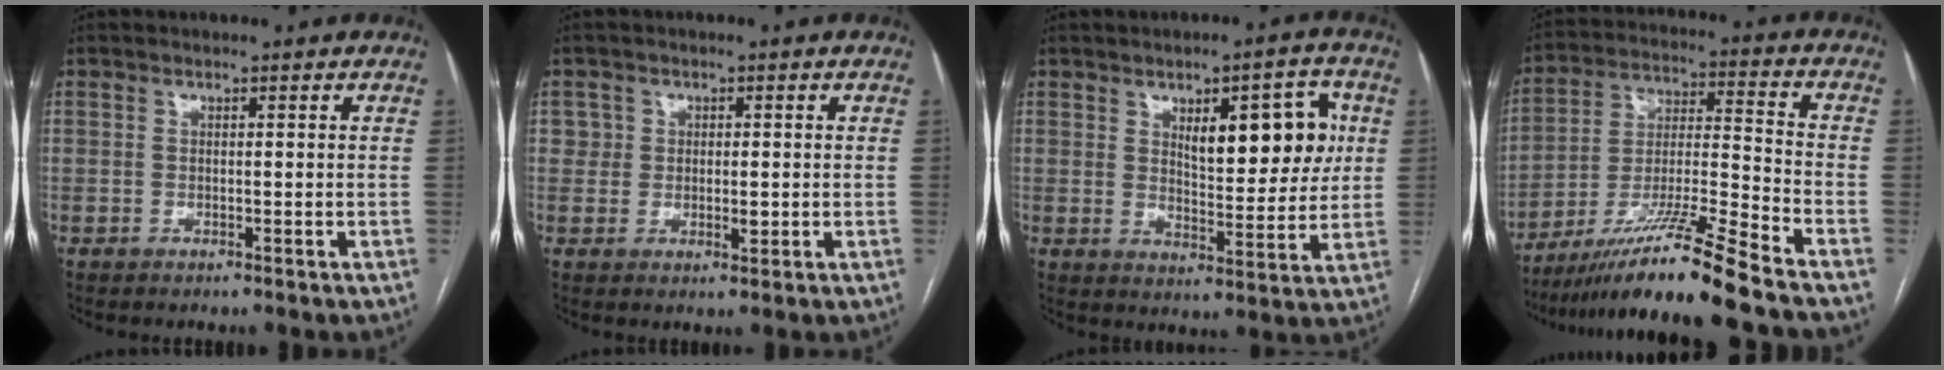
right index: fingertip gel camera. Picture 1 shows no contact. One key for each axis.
{"total": 2.9, "fx": 0.4, "fy": 2.6, "fz": 1.2, "tx": -0.005, "ty": 0.000, "tz": 0.004}
{"total": 10.9, "fx": 3.4, "fy": 3.8, "fz": 9.6, "tx": -0.132, "ty": 0.013, "tz": 0.055}
{"total": 16.3, "fx": -13.0, "fy": -2.0, "fz": 9.6, "tx": -0.183, "ty": -0.013, "tz": -0.232}